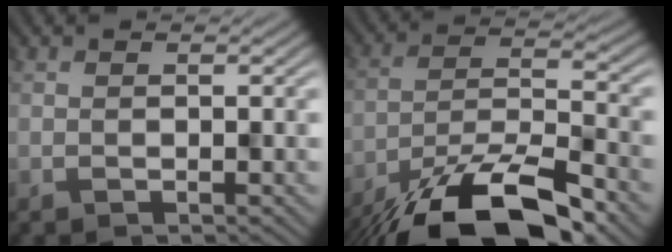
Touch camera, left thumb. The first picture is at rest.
{"total": 15.5, "force": [-11.4, 4.3, 9.6], "torque": [-0.183, -0.012, -0.196]}